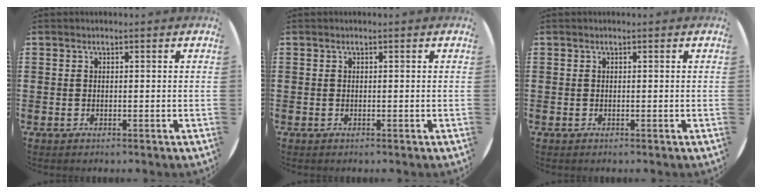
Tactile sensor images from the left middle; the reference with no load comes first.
{"total": 0.0}
{"total": 0.0}